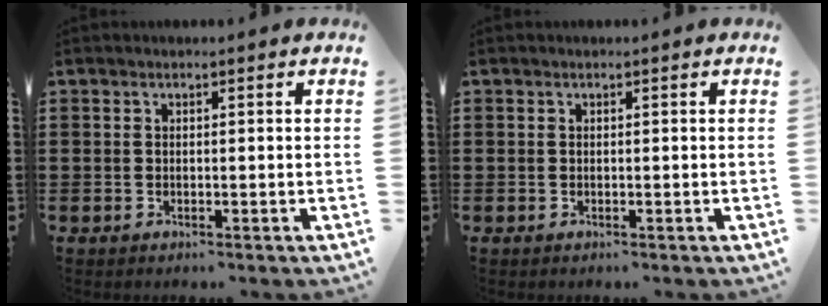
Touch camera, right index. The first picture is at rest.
{"total": 0.0}